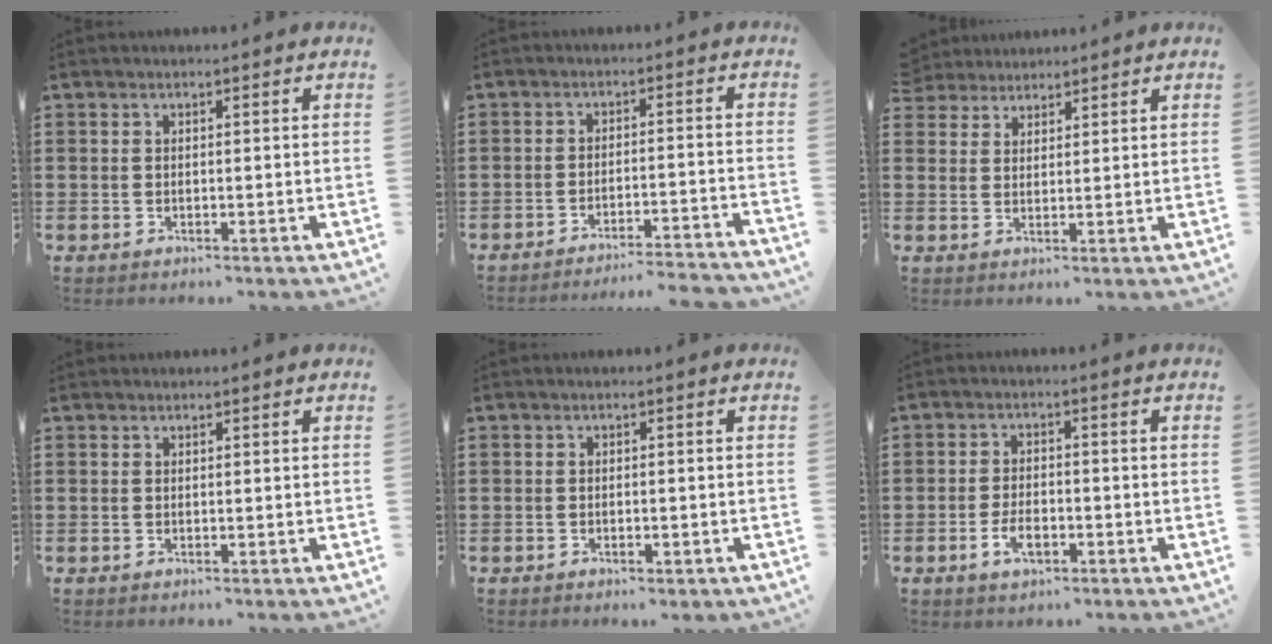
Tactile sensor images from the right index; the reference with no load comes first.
{"total": 3.9, "force": [-3.8, -0.6, 0.8], "torque": [-0.017, -0.010, -0.079]}
{"total": 2.5, "force": [2.3, 0.8, -0.4], "torque": [-0.001, 0.004, 0.046]}
{"total": 0.0}
{"total": 0.9, "force": [-0.8, 0.2, 0.5], "torque": [-0.012, -0.006, -0.014]}
{"total": 3.8, "force": [-1.6, 1.9, 2.8], "torque": [-0.057, 0.001, -0.031]}